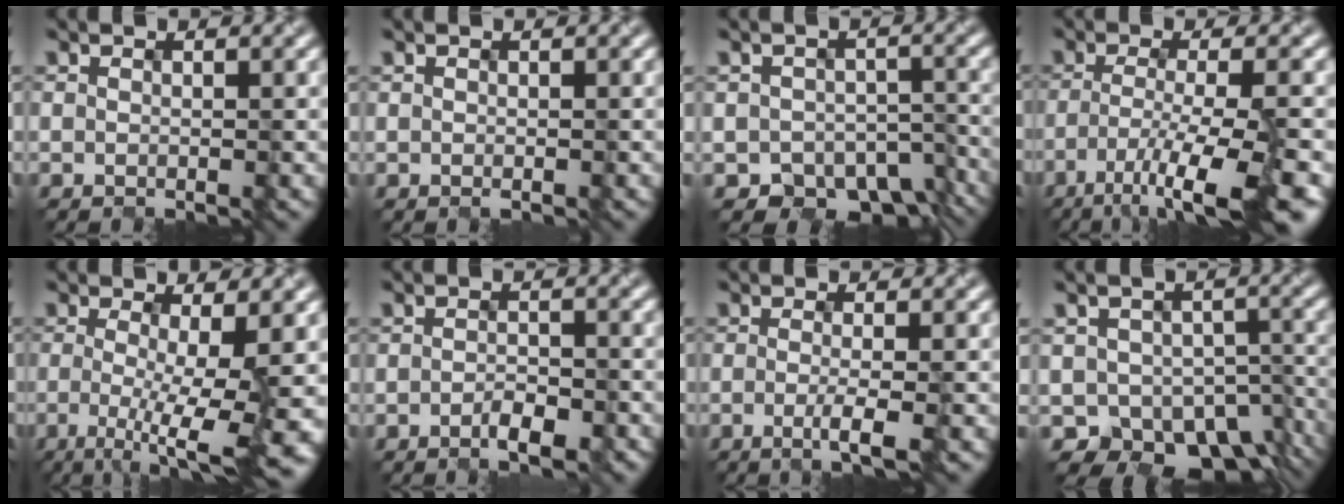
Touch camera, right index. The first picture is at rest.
{"total": 0.0}
{"total": 6.1, "force": [-4.1, 3.7, 2.7], "torque": [-0.036, -0.026, -0.048]}
{"total": 7.8, "force": [-3.6, 1.4, 6.8], "torque": [-0.102, -0.008, -0.065]}
{"total": 9.3, "force": [-1.4, 2.1, 8.9], "torque": [-0.116, -0.010, -0.018]}
{"total": 2.4, "force": [-1.5, 0.9, 1.7], "torque": [-0.034, -0.005, -0.018]}
{"total": 2.7, "force": [-0.9, 0.6, 2.4], "torque": [-0.038, -0.008, -0.013]}
{"total": 8.6, "force": [-4.2, 5.9, 4.6], "torque": [-0.070, -0.029, -0.047]}